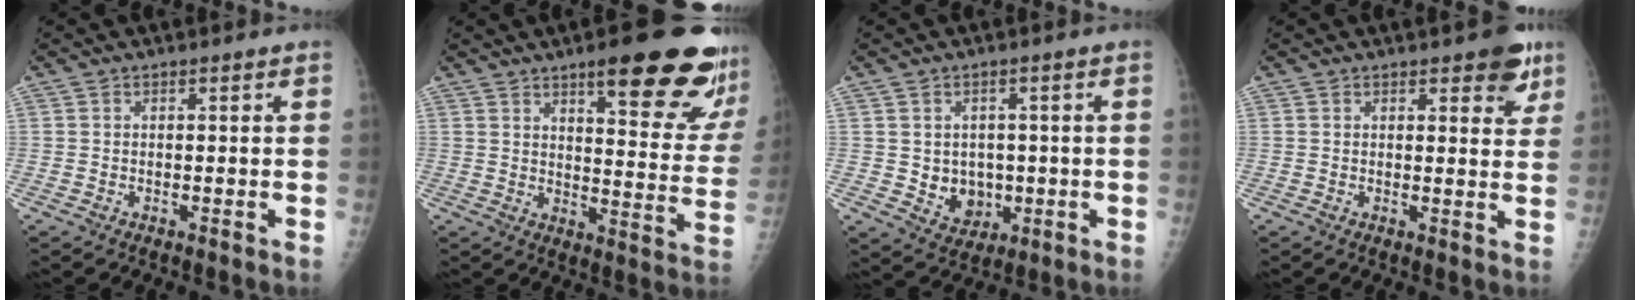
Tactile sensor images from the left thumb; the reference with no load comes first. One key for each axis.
{"total": 21.9, "fx": 13.8, "fy": 5.2, "fz": 16.2, "tx": -0.178, "ty": -0.070, "tz": 0.181}
{"total": 6.4, "fx": -0.4, "fy": 5.5, "fz": 3.4, "tx": -0.021, "ty": -0.003, "tz": 0.011}
{"total": 5.8, "fx": 3.6, "fy": 2.4, "fz": 3.9, "tx": -0.018, "ty": -0.015, "tz": 0.039}